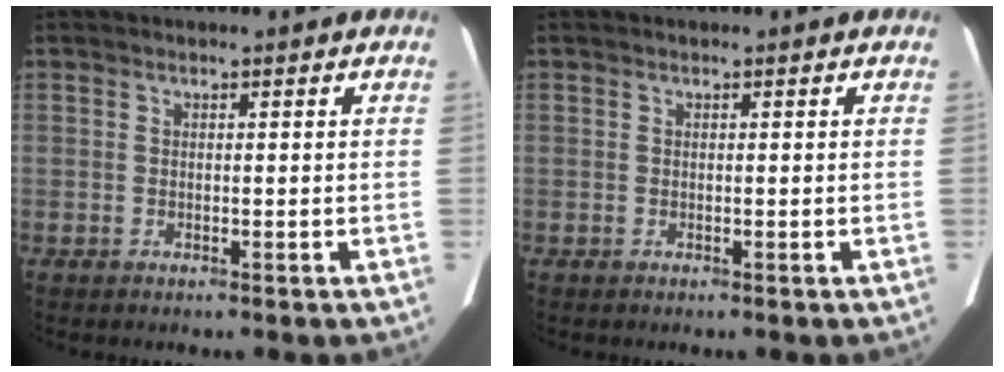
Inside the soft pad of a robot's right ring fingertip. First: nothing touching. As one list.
[{"total": 0.0}]